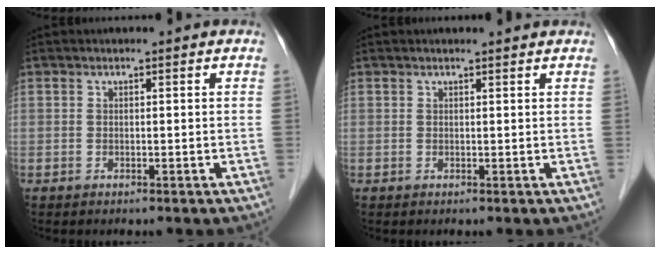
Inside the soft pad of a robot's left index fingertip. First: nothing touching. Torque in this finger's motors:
{"motor_torque": [-0.53, -1.54, 0.03, -0.01]}